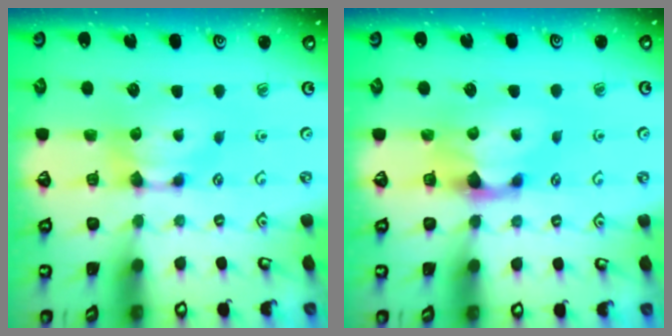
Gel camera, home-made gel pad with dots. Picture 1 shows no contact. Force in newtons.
{"total": 2.2, "press": 1.8, "slide": 1.1}